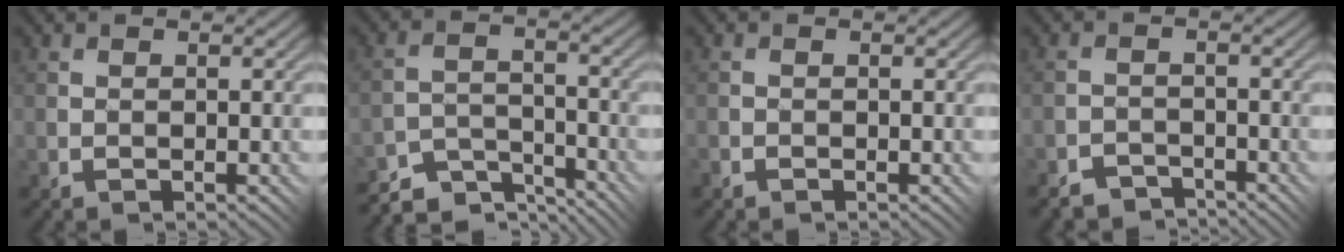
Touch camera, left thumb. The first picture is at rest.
{"total": 6.3, "force": [-5.9, 1.6, 1.6], "torque": [-0.026, 0.003, -0.107]}
{"total": 1.1, "force": [-0.9, 0.5, 0.3], "torque": [-0.009, -0.002, -0.022]}
{"total": 3.0, "force": [-3.0, 0.7, 0.0], "torque": [0.007, 0.005, -0.057]}